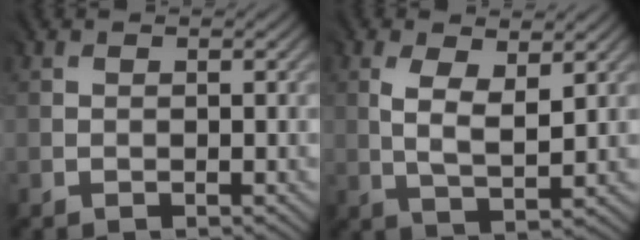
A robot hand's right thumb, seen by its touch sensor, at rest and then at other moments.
{"total": 4.6, "force": [1.6, 1.9, 3.9], "torque": [-0.082, -0.002, 0.035]}